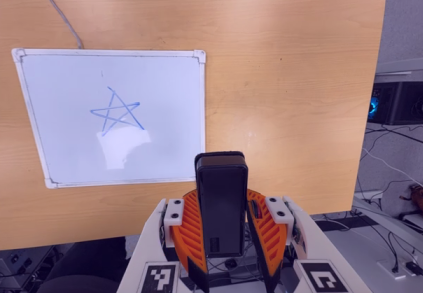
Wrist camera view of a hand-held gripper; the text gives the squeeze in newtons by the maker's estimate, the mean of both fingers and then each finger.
{"total": 9.2, "left": 7.7, "right": 10.6}